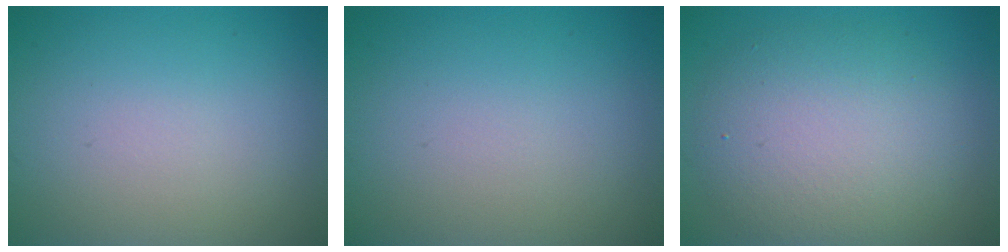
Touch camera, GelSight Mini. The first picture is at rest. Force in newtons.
{"total": 0.0}
{"total": 6.8, "press": 6.7, "slide": 0.6}